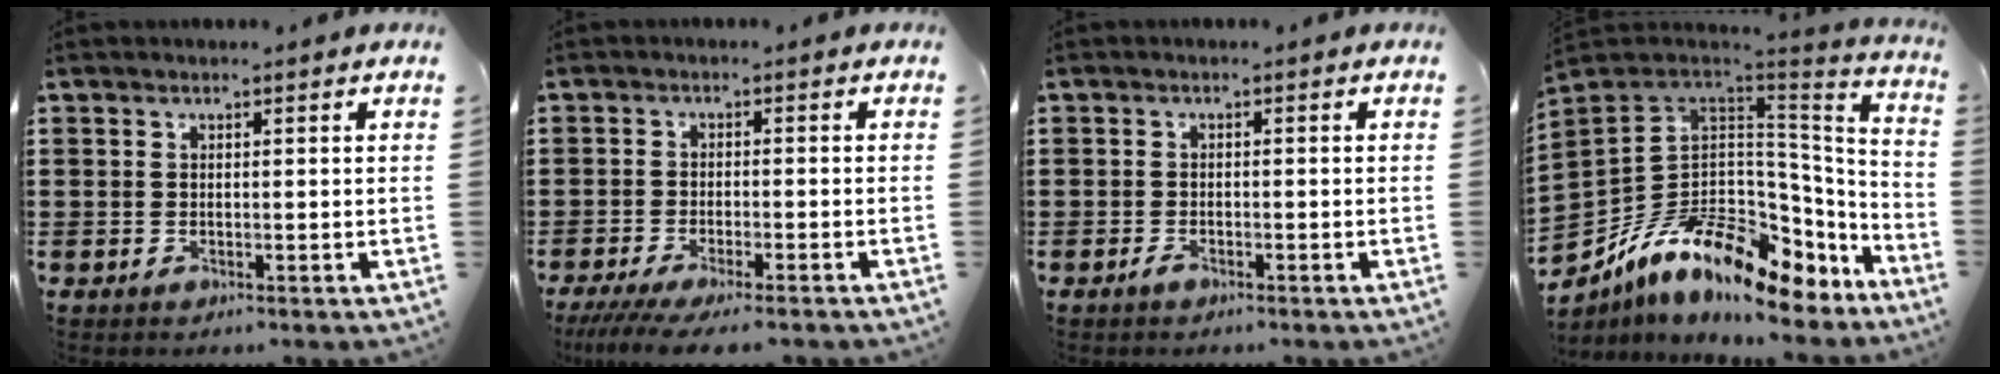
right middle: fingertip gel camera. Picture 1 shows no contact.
{"total": 3.7, "force": [-3.3, 0.1, 1.6], "torque": [-0.040, -0.013, -0.068]}
{"total": 1.1, "force": [-0.8, 0.4, 0.7], "torque": [-0.016, -0.002, -0.015]}
{"total": 13.3, "force": [-6.4, 7.3, 9.0], "torque": [-0.195, 0.007, -0.116]}